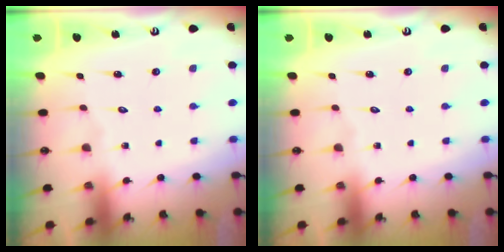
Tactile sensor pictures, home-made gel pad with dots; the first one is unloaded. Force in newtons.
{"total": 0.0}